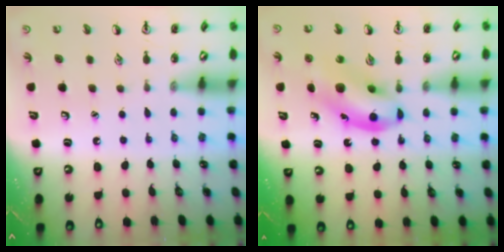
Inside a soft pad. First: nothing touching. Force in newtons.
{"total": 10.7, "press": 10.3, "slide": 3.0}